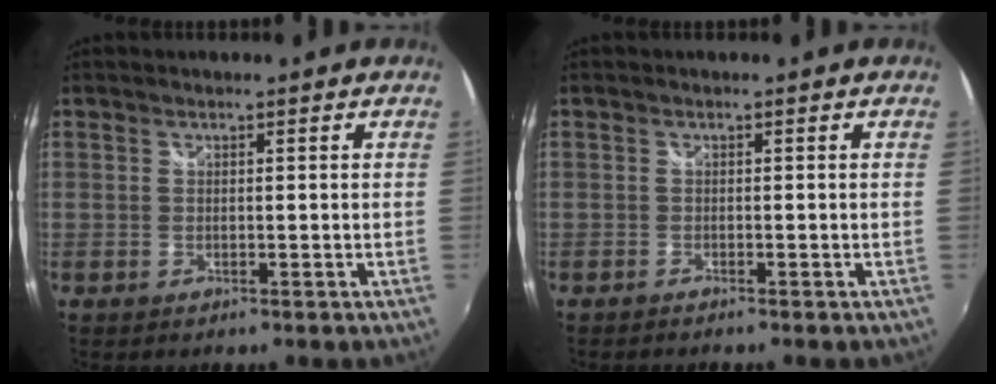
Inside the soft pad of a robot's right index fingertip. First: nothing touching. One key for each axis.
{"total": 0.8, "fx": -0.8, "fy": 0.1, "fz": 0.1, "tx": -0.005, "ty": -0.006, "tz": -0.016}